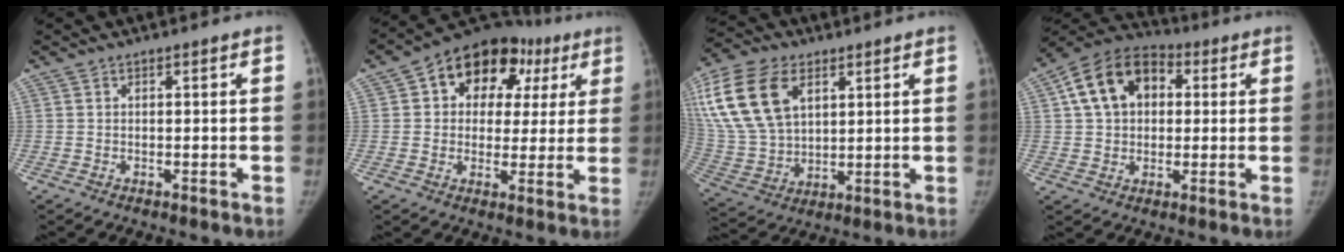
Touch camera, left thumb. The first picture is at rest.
{"total": 17.1, "force": [6.3, 12.3, 10.2], "torque": [-0.088, 0.023, 0.086]}
{"total": 21.7, "force": [8.8, 13.7, 14.4], "torque": [-0.306, -0.003, 0.174]}
{"total": 14.8, "force": [3.5, 10.7, 9.6], "torque": [-0.147, 0.017, 0.048]}